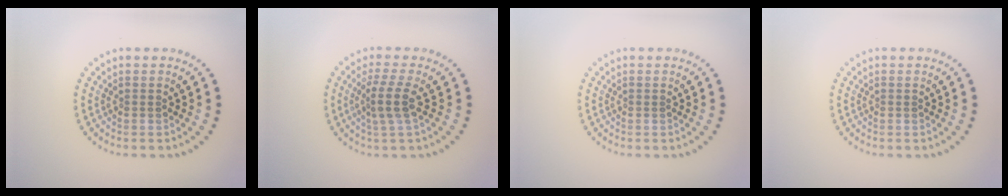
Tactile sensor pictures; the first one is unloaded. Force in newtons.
{"total": 2.8, "press": 2.2, "slide": 1.8}
{"total": 0.0}
{"total": 0.0}